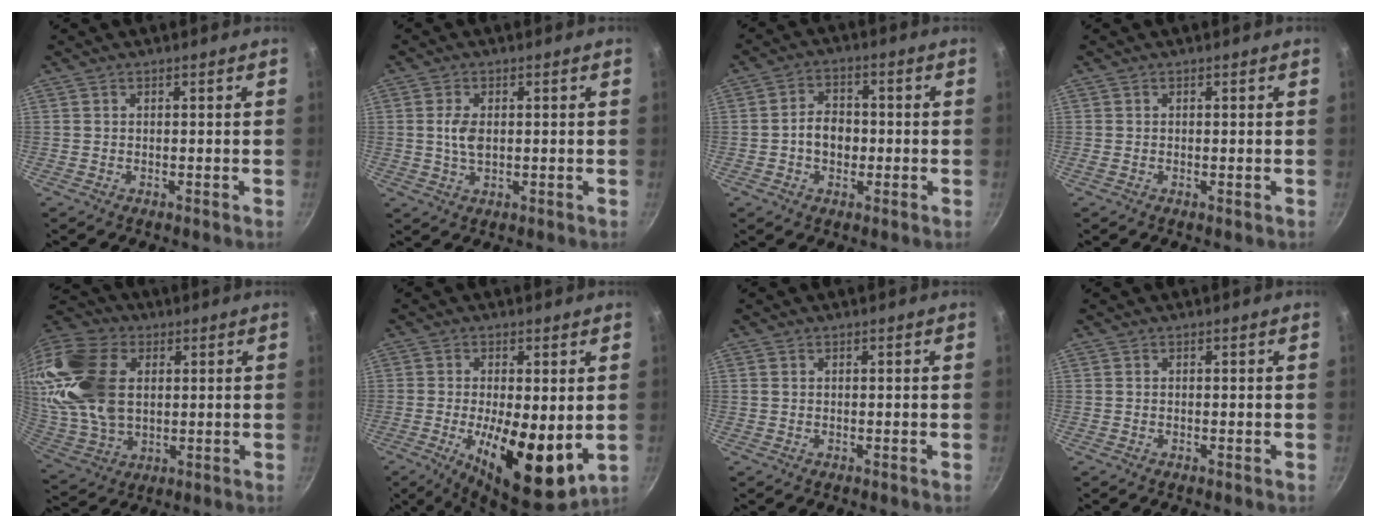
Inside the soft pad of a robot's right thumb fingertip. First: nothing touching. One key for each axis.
{"total": 4.3, "fx": 0.4, "fy": 2.4, "fz": 3.5, "tx": -0.067, "ty": -0.001, "tz": 0.008}
{"total": 6.3, "fx": -0.9, "fy": 4.7, "fz": 4.1, "tx": -0.046, "ty": 0.016, "tz": -0.020}
{"total": 0.0}
{"total": 24.7, "fx": 5.1, "fy": 16.7, "fz": 17.5, "tx": -0.371, "ty": 0.006, "tz": 0.099}
{"total": 14.4, "fx": -2.0, "fy": 5.6, "fz": 13.2, "tx": -0.200, "ty": -0.016, "tz": -0.022}
{"total": 0.5, "fx": 0.1, "fy": 0.3, "fz": 0.4, "tx": -0.008, "ty": 0.001, "tz": 0.002}
{"total": 0.0}